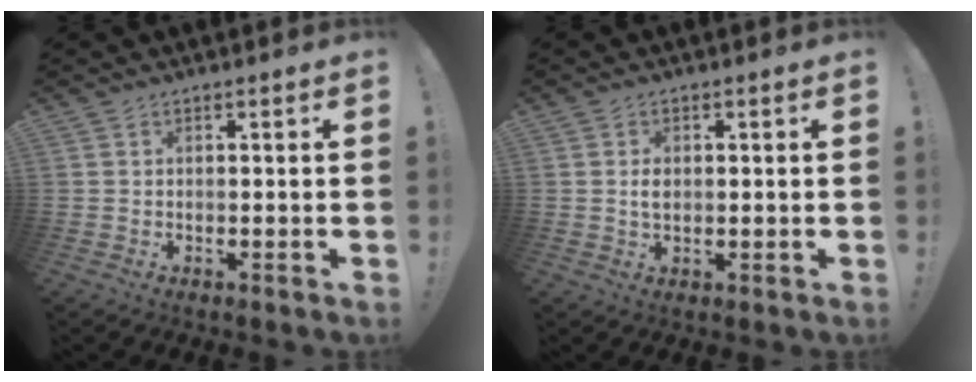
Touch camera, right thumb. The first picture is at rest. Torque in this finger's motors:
{"motor_torque": [-0.07, 0.07, 0.16, -0.16, 0.10]}